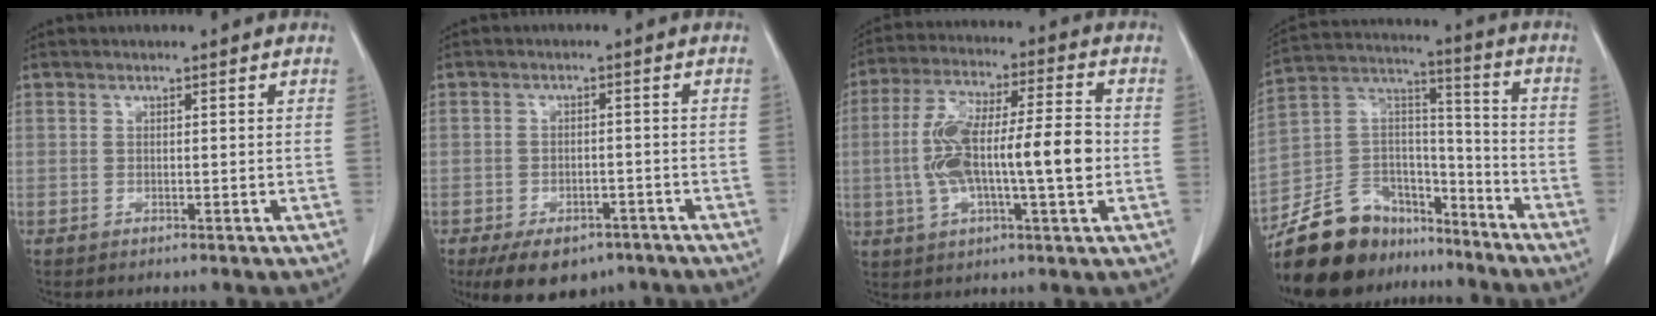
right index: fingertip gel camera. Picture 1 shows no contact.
{"total": 9.4, "force": [-6.6, 5.3, 4.1], "torque": [-0.060, 0.002, -0.095]}
{"total": 15.2, "force": [-1.3, 3.2, 14.8], "torque": [-0.279, 0.020, -0.021]}
{"total": 17.8, "force": [-14.5, 8.9, 5.3], "torque": [-0.102, 0.065, -0.243]}